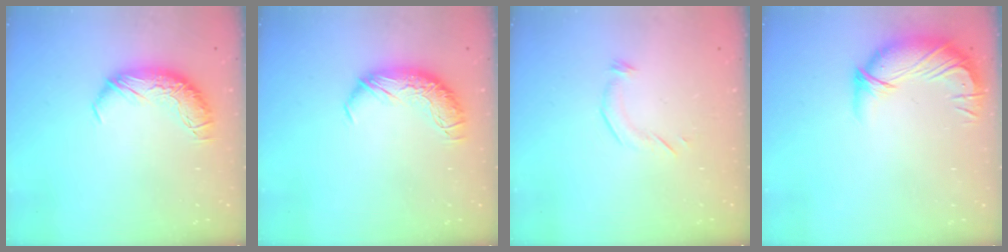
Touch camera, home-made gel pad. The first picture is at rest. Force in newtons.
{"total": 0.0}
{"total": 5.4, "press": 5.4, "slide": 0.4}
{"total": 2.9, "press": 0.1, "slide": 2.9}